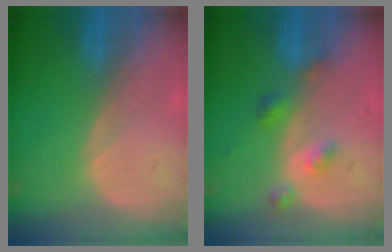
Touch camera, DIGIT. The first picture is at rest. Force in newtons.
{"total": 4.3, "press": 4.0, "slide": 1.7}